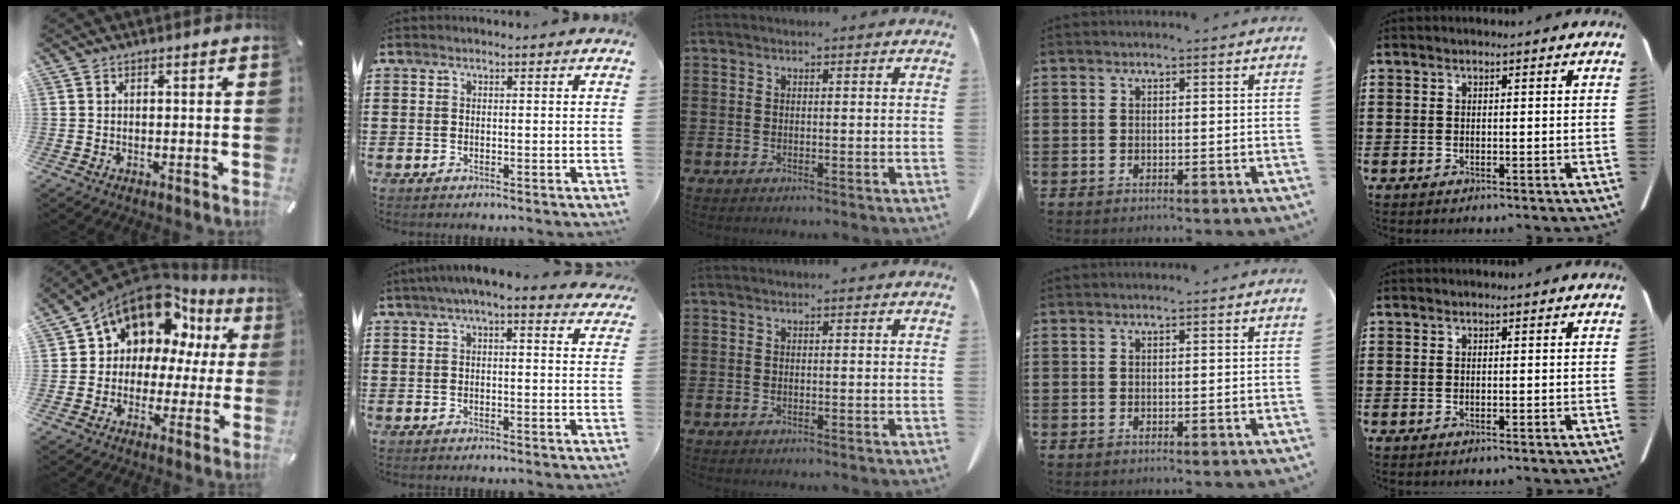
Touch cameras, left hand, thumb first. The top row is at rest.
{"thumb": {"total": 13.3, "force": [8.0, 9.3, 5.1], "torque": [-0.105, -0.058, 0.149]}, "index": {"total": 3.9, "force": [3.0, 0.3, 2.5], "torque": [-0.056, 0.000, 0.052]}}